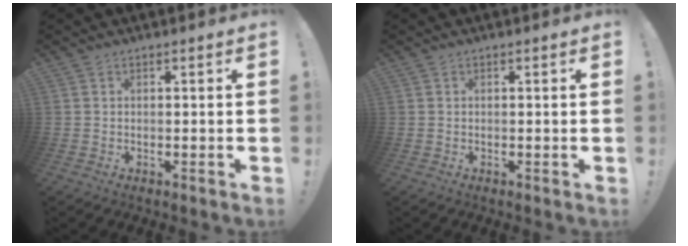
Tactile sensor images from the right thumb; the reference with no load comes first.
{"total": 0.0}